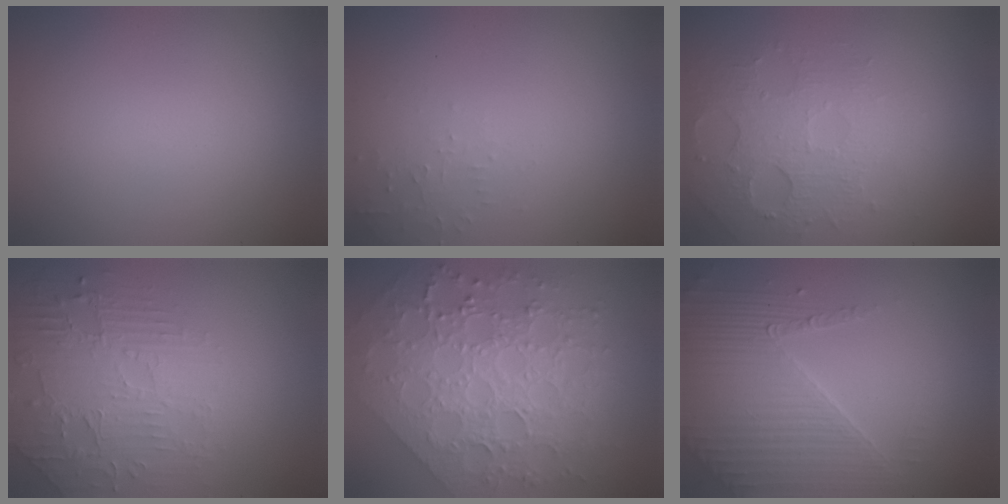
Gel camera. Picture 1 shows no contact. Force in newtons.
{"total": 1.2, "press": 1.2, "slide": 0.3}
{"total": 3.6, "press": 3.3, "slide": 1.5}
{"total": 2.8, "press": 2.5, "slide": 1.4}
{"total": 8.3, "press": 6.1, "slide": 5.6}
{"total": 4.2, "press": 3.9, "slide": 1.4}